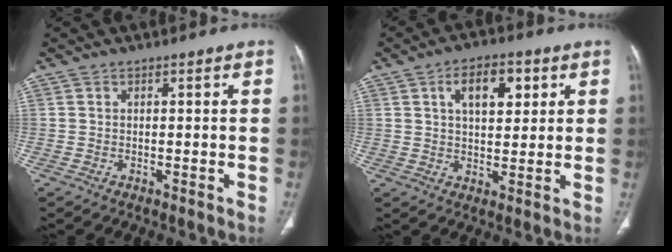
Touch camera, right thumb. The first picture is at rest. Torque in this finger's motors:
{"motor_torque": [0.85, 2.67, 1.23, 0.05, 0.05]}